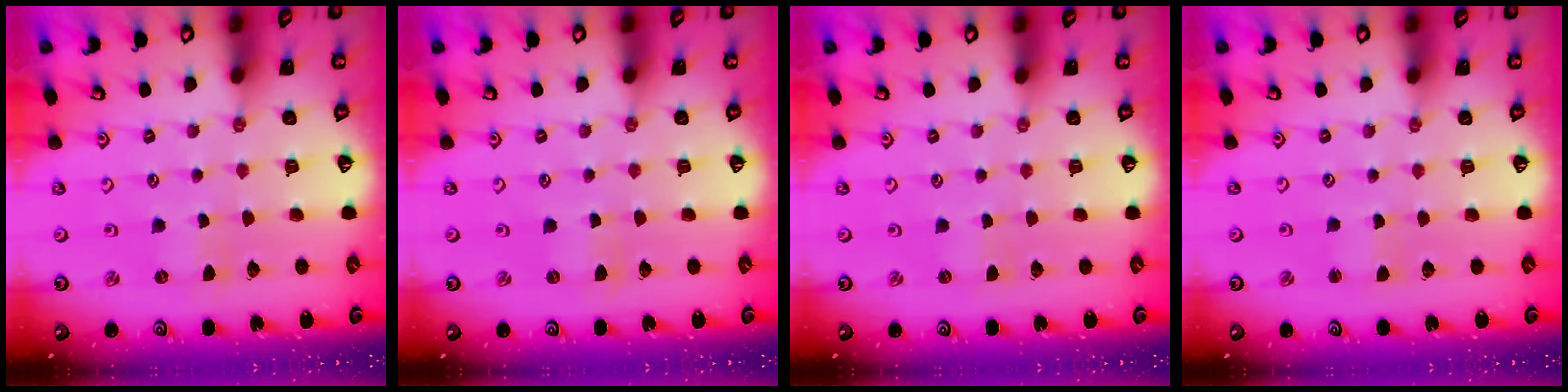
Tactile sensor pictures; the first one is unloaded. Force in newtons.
{"total": 0.0}
{"total": 0.0}
{"total": 1.4, "press": 1.4, "slide": 0.1}